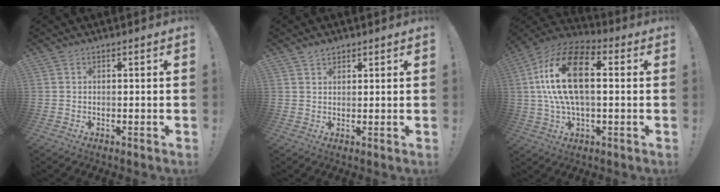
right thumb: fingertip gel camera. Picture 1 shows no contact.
{"total": 2.4, "force": [1.9, 1.2, 0.7], "torque": [0.000, -0.013, 0.034]}
{"total": 20.1, "force": [3.0, 10.5, 17.0], "torque": [-0.326, 0.012, 0.047]}